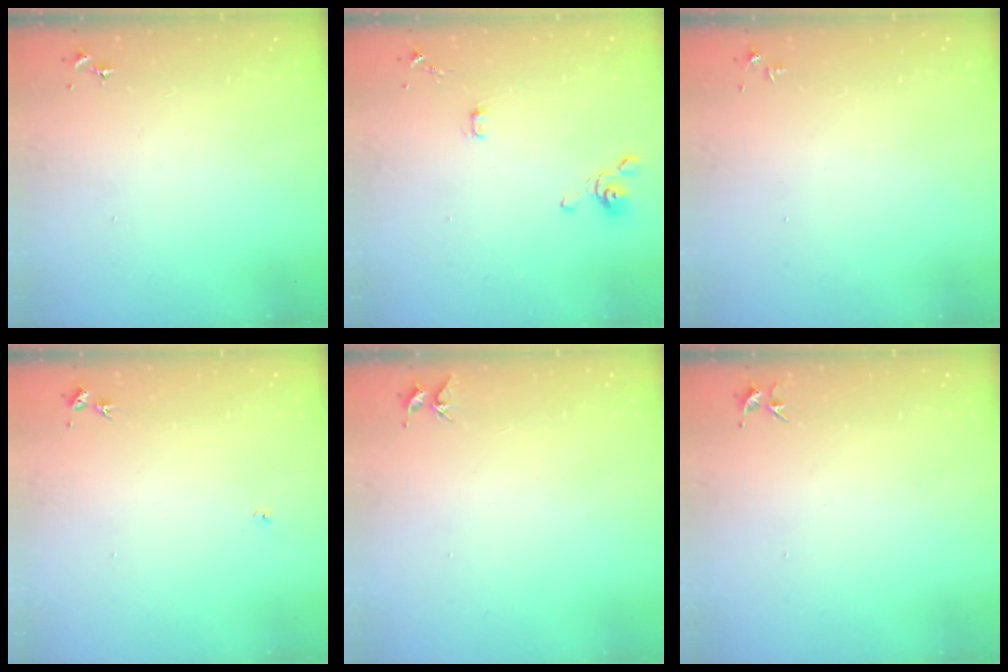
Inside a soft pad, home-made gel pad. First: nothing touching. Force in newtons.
{"total": 4.4, "press": 4.0, "slide": 1.8}
{"total": 2.8, "press": 2.8, "slide": 0.4}
{"total": 3.0, "press": 3.0, "slide": 0.4}
{"total": 5.0, "press": 4.9, "slide": 0.5}
{"total": 3.7, "press": 3.7, "slide": 0.4}